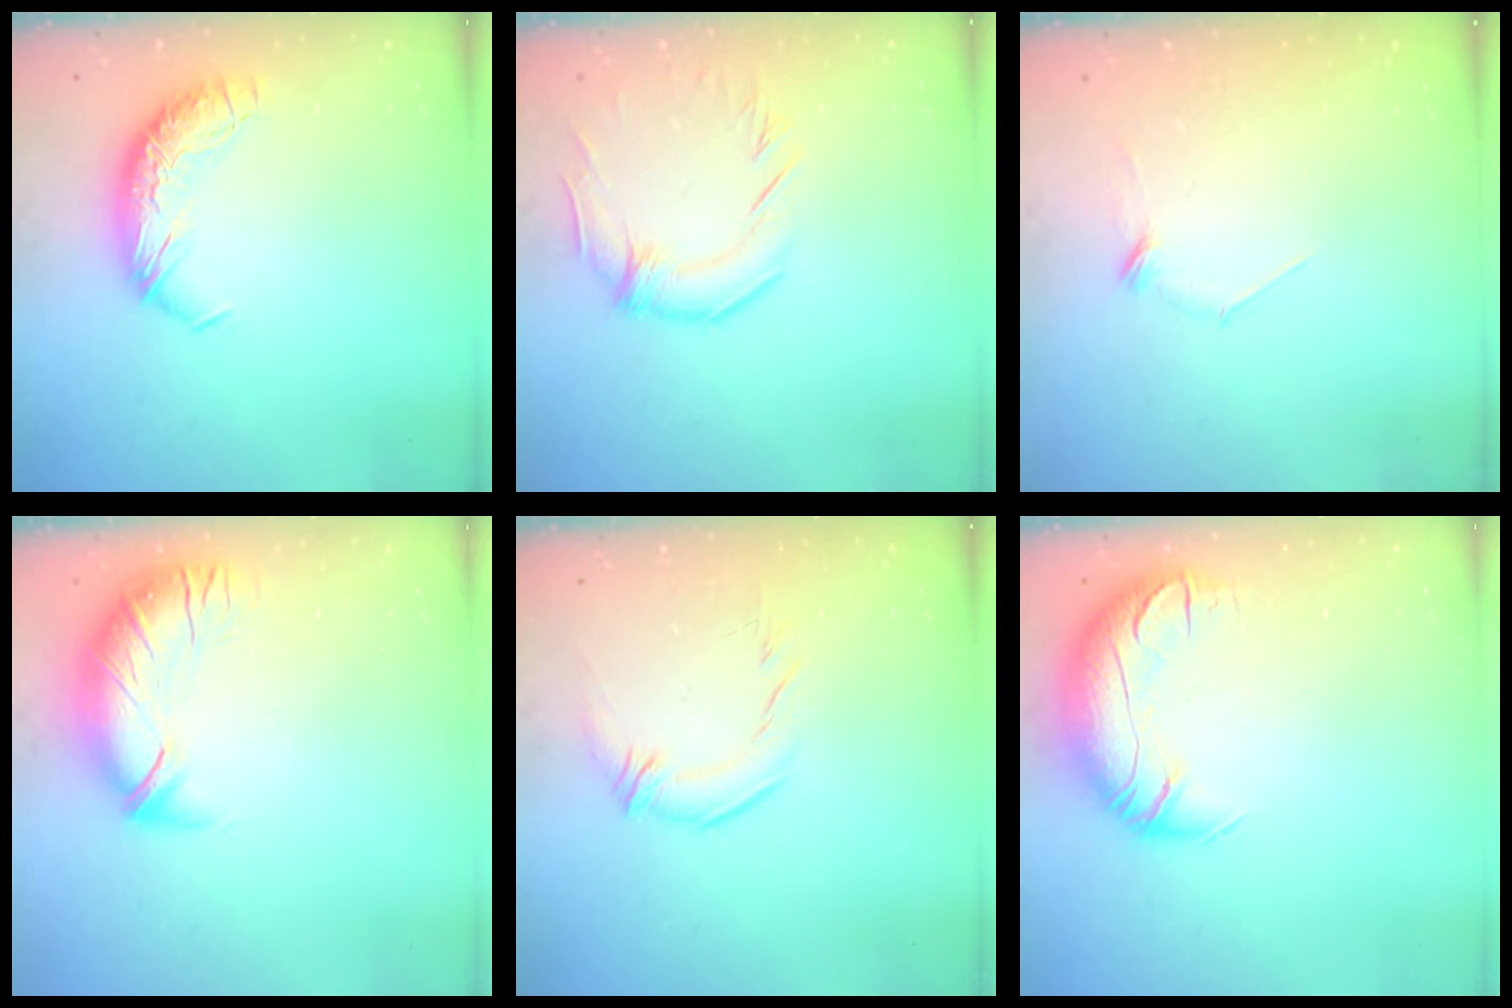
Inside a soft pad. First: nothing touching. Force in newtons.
{"total": 0.8, "press": 0.6, "slide": 0.5}
{"total": 7.6, "press": 7.6, "slide": 0.8}
{"total": 2.8, "press": 1.2, "slide": 2.5}
{"total": 1.8, "press": 0.7, "slide": 1.7}
{"total": 2.9, "press": 0.9, "slide": 2.8}